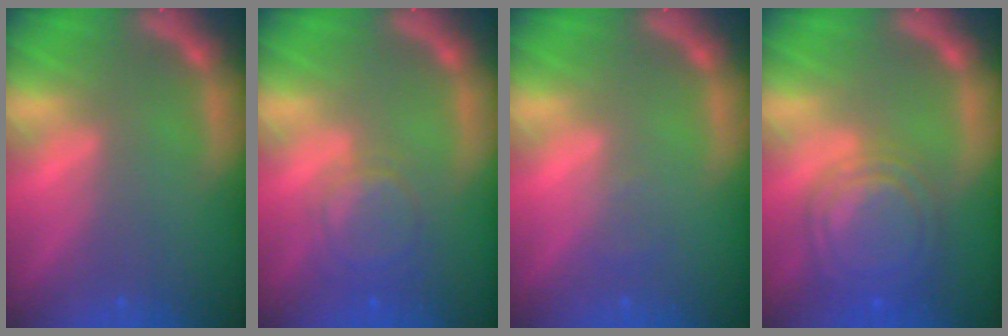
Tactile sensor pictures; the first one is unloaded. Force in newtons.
{"total": 4.5}
{"total": 0.9}
{"total": 8.5}